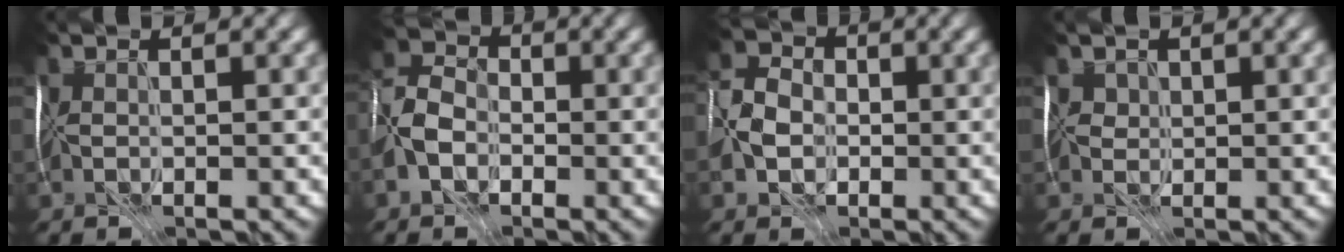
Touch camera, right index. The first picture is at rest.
{"total": 2.7, "force": [-1.5, 1.9, 1.1], "torque": [-0.022, 0.011, -0.033]}
{"total": 2.7, "force": [-0.9, 2.4, 0.9], "torque": [-0.019, 0.004, -0.021]}
{"total": 0.9, "force": [0.6, 0.4, -0.6], "torque": [0.020, 0.007, 0.013]}